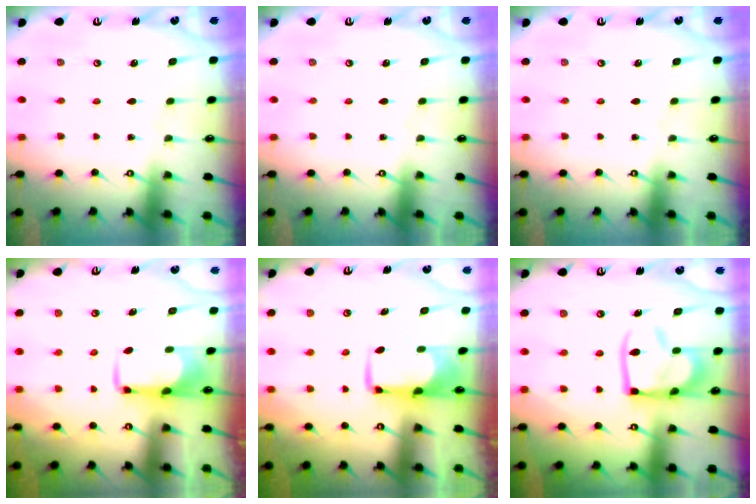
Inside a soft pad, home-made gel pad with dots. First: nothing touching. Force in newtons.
{"total": 0.0}
{"total": 0.0}
{"total": 1.9, "press": 1.9, "slide": 0.5}
{"total": 1.7, "press": 1.6, "slide": 0.5}
{"total": 14.9, "press": 14.8, "slide": 1.8}